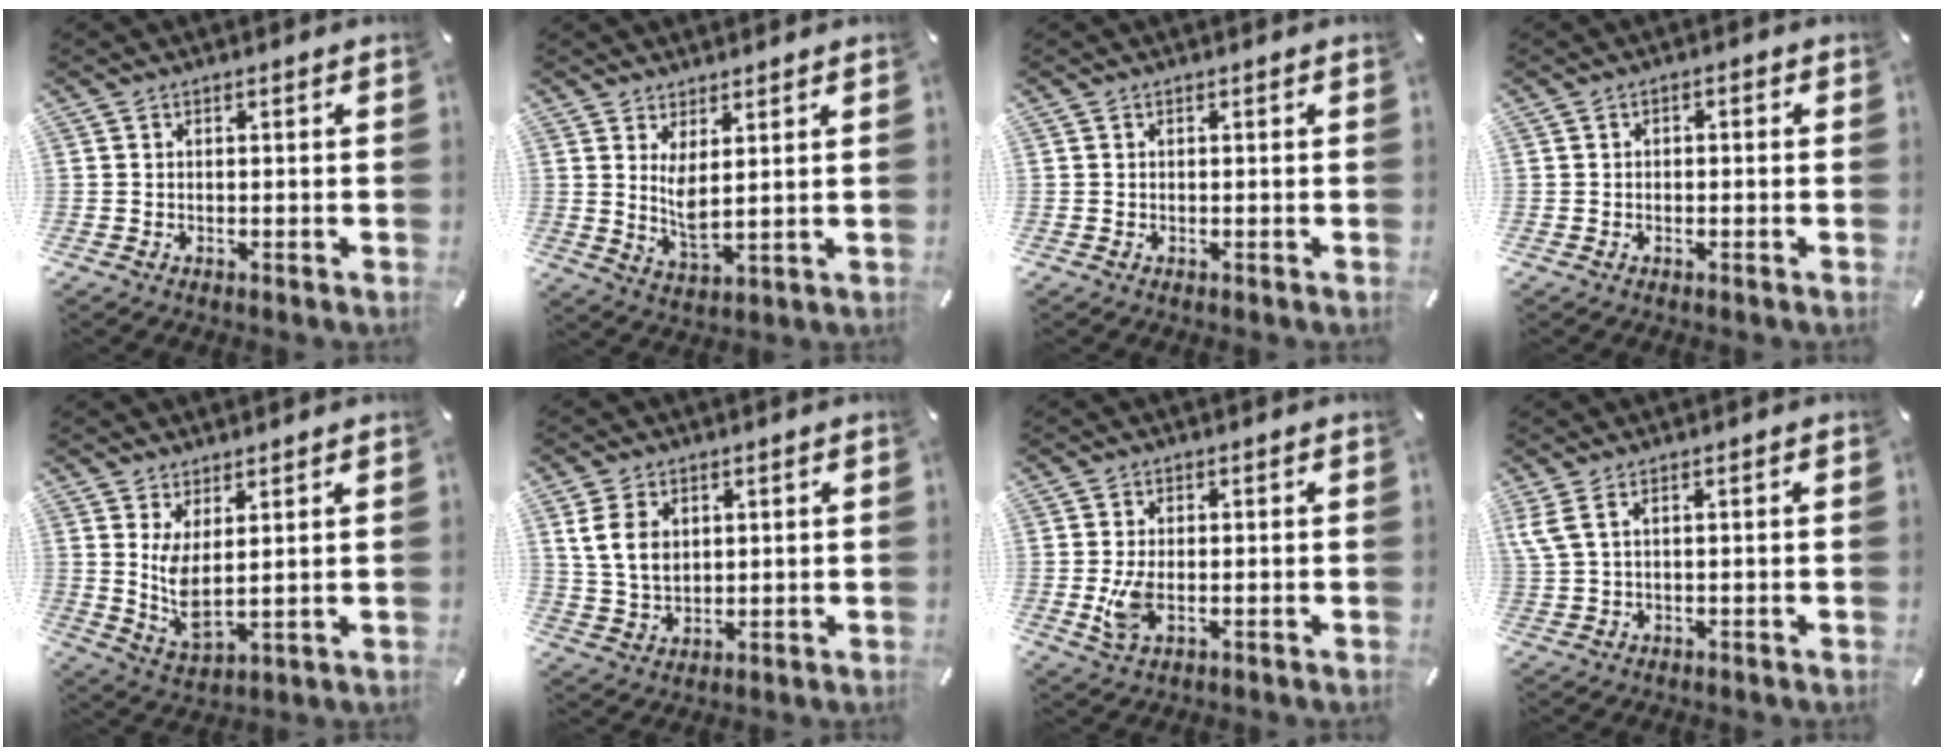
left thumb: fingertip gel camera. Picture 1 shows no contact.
{"total": 5.6, "force": [2.7, 1.8, 4.5], "torque": [-0.099, -0.019, 0.045]}
{"total": 0.0}
{"total": 1.0, "force": [-0.6, 0.5, 0.5], "torque": [-0.009, 0.004, -0.013]}
{"total": 7.0, "force": [3.0, 2.6, 5.7], "torque": [-0.131, -0.028, 0.053]}
{"total": 7.7, "force": [2.8, 5.8, 4.1], "torque": [-0.105, -0.002, 0.050]}
{"total": 5.5, "force": [-0.5, 3.0, 4.6], "torque": [-0.097, -0.006, -0.012]}
{"total": 3.0, "force": [1.2, 0.7, 2.6], "torque": [-0.063, -0.005, 0.020]}